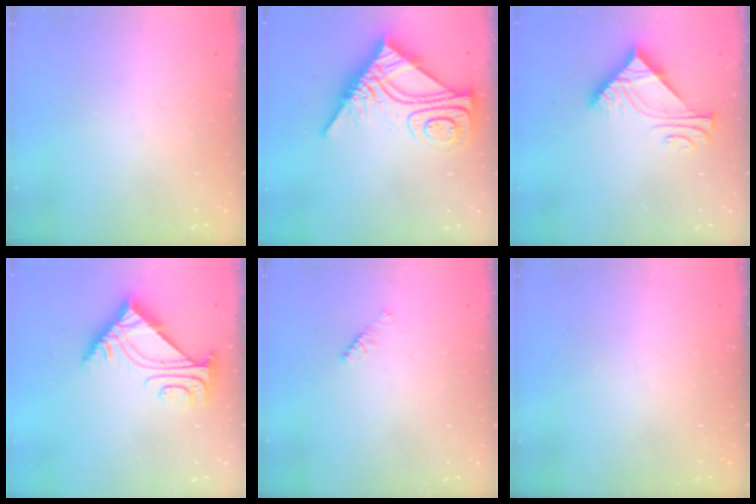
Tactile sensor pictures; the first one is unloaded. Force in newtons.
{"total": 15.3, "press": 15.3, "slide": 1.3}
{"total": 9.4, "press": 9.4, "slide": 0.8}
{"total": 6.6, "press": 6.6, "slide": 0.9}
{"total": 4.1, "press": 4.0, "slide": 0.6}
{"total": 0.0}